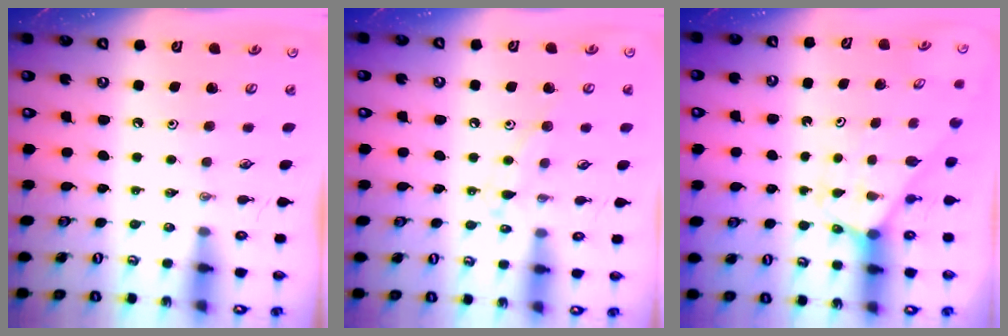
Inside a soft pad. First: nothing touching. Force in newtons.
{"total": 8.0, "press": 8.0, "slide": 0.6}
{"total": 2.2, "press": 2.2, "slide": 0.1}